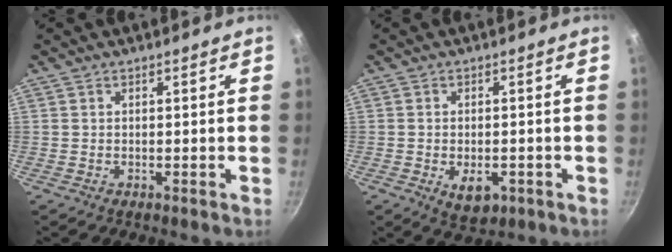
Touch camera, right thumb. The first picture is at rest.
{"total": 5.5, "force": [-1.8, 3.2, 4.0], "torque": [-0.048, 0.001, -0.018]}